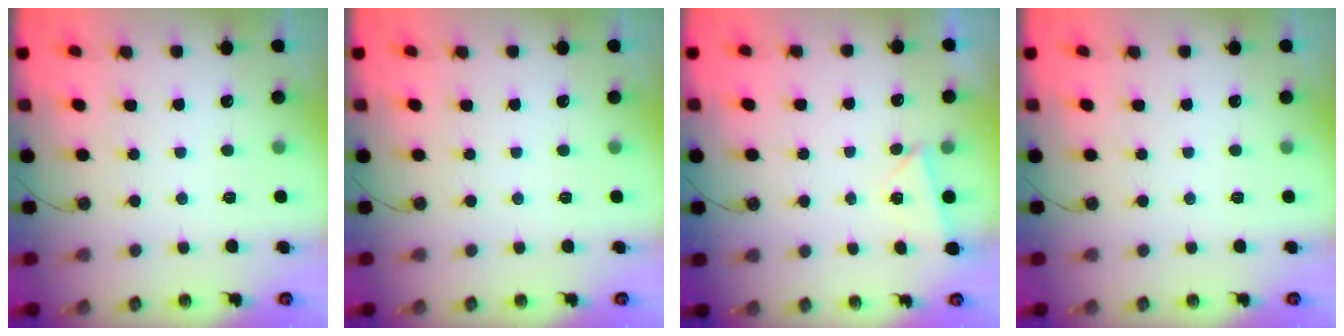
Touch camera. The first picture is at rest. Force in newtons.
{"total": 0.0}
{"total": 1.8, "press": 1.4, "slide": 1.2}
{"total": 0.0}